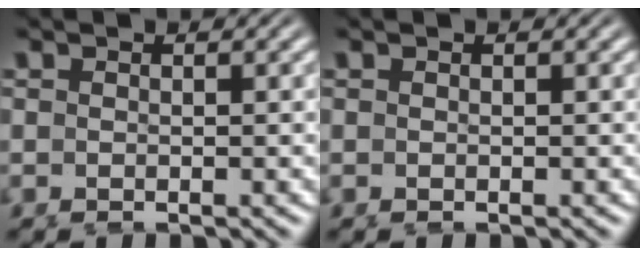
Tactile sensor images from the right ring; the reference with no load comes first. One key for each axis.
{"total": 0.0}